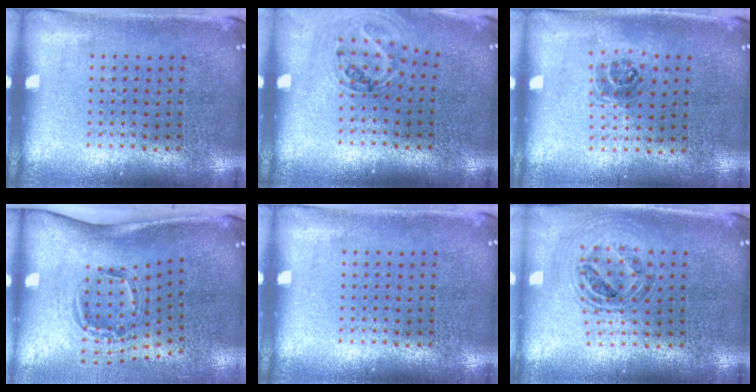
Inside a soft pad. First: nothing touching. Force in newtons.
{"total": 1.1, "press": 1.1, "slide": 0.2}
{"total": 1.0, "press": 1.0, "slide": 0.3}
{"total": 2.0, "press": 1.2, "slide": 1.7}
{"total": 0.0}
{"total": 1.0, "press": 1.0, "slide": 0.1}